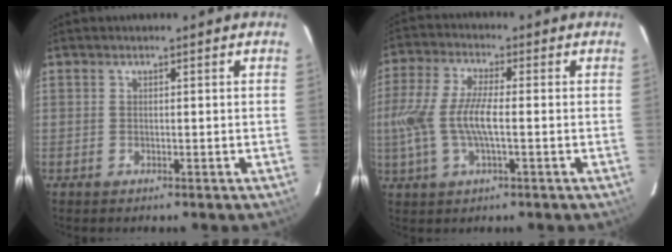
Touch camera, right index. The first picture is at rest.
{"total": 10.7, "force": [-1.2, 3.2, 10.1], "torque": [-0.220, 0.001, -0.025]}